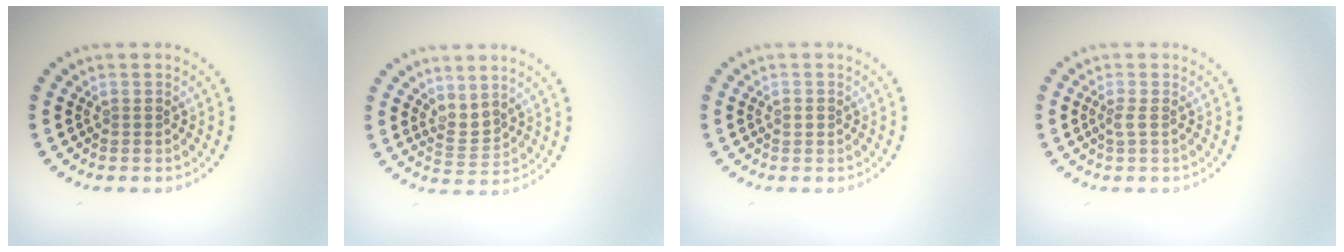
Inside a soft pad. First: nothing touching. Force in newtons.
{"total": 1.9, "press": 1.4, "slide": 1.3}
{"total": 0.8, "press": 0.8, "slide": 0.1}
{"total": 0.9, "press": 0.7, "slide": 0.6}